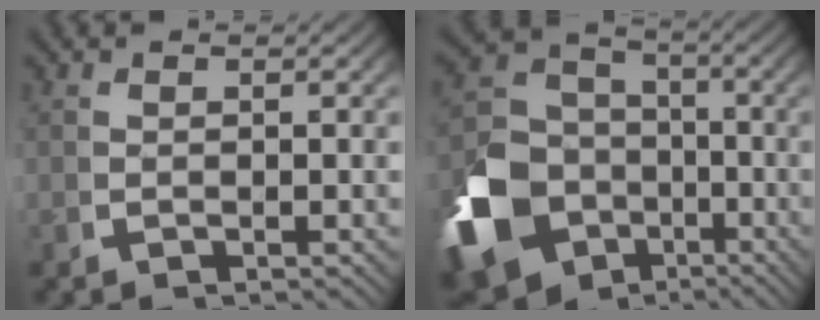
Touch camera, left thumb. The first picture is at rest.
{"total": 15.4, "force": [-5.2, 12.3, 7.6], "torque": [-0.184, -0.063, -0.073]}